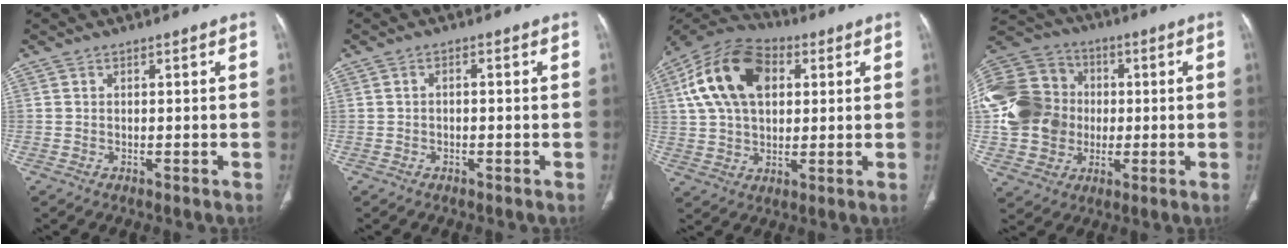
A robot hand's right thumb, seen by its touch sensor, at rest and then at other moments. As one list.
[{"total": 0.9, "force": [-0.2, 0.6, 0.7], "torque": [-0.012, 0.006, -0.006]}, {"total": 18.0, "force": [5.0, 11.4, 13.0], "torque": [-0.225, 0.014, 0.081]}, {"total": 24.3, "force": [0.0, 20.4, 13.1], "torque": [-0.292, 0.041, 0.008]}]